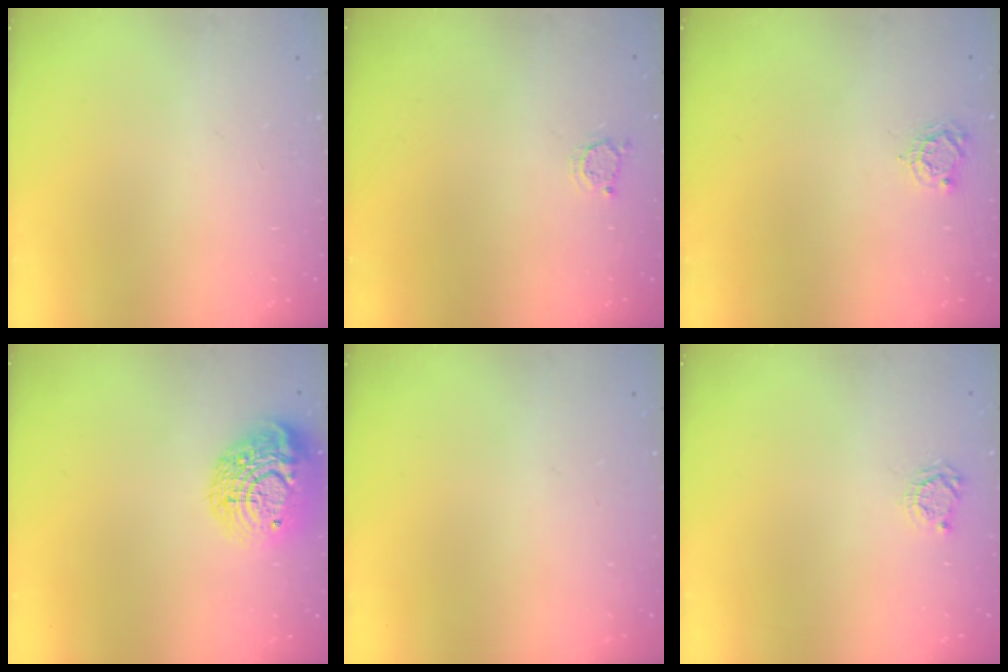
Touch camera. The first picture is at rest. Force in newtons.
{"total": 2.5, "press": 2.5, "slide": 0.3}
{"total": 4.8, "press": 4.7, "slide": 0.4}
{"total": 16.7, "press": 16.7, "slide": 1.0}
{"total": 0.0}
{"total": 4.8, "press": 4.8, "slide": 0.4}